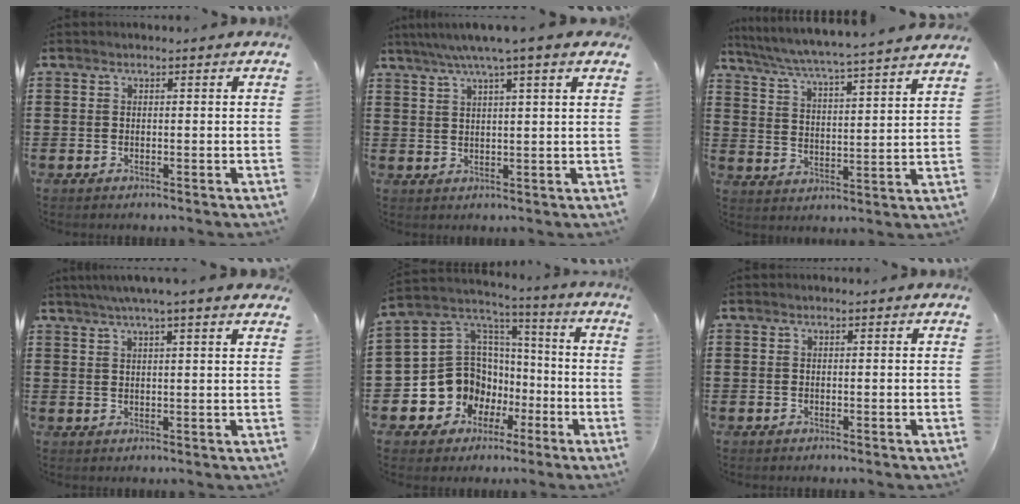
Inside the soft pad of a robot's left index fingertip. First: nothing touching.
{"total": 4.7, "force": [3.2, -0.3, 3.4], "torque": [-0.074, -0.006, 0.054]}
{"total": 4.4, "force": [4.1, -1.0, 1.3], "torque": [-0.049, -0.039, 0.061]}
{"total": 3.6, "force": [2.9, -0.4, 2.1], "torque": [-0.049, -0.001, 0.050]}
{"total": 11.8, "force": [-4.3, 10.6, 2.9], "torque": [-0.110, 0.002, -0.071]}
{"total": 0.0}